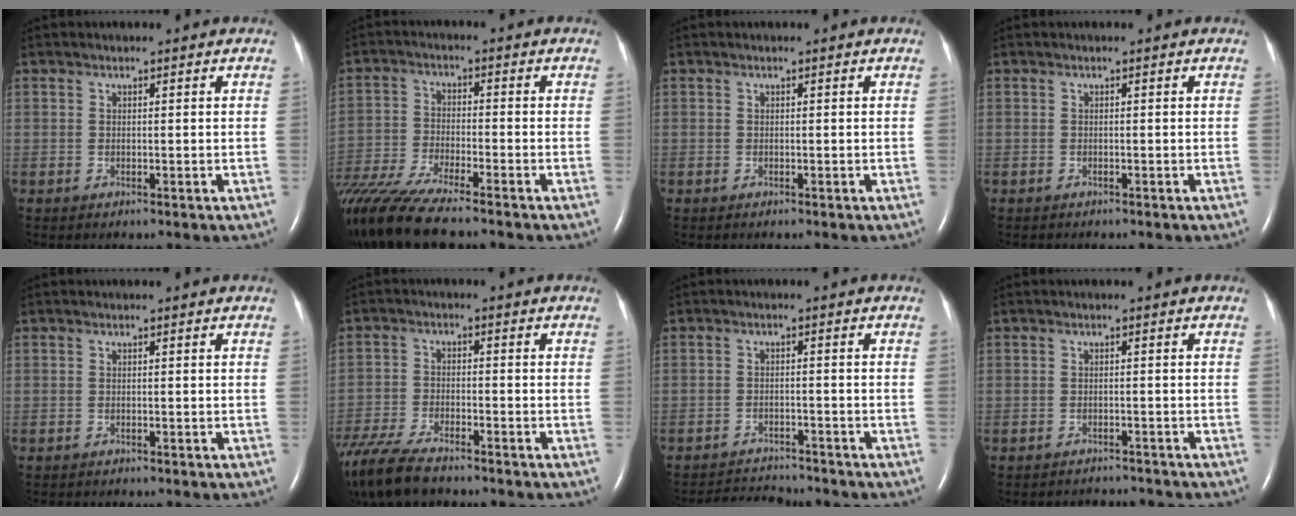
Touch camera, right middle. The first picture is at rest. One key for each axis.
{"total": 13.2, "fx": -11.0, "fy": 1.0, "fz": 7.1, "tx": -0.143, "ty": -0.035, "tz": -0.196}
{"total": 0.0}
{"total": 1.0, "fx": -0.9, "fy": 0.3, "fz": 0.2, "tx": -0.012, "ty": -0.002, "tz": -0.011}
{"total": 1.6, "fx": -1.4, "fy": 0.5, "fz": 0.5, "tx": -0.013, "ty": -0.003, "tz": -0.016}
{"total": 11.8, "fx": -9.8, "fy": 2.7, "fz": 6.2, "tx": -0.123, "ty": -0.026, "tz": -0.169}
{"total": 5.7, "fx": -5.6, "fy": 0.5, "fz": 0.2, "tx": -0.011, "ty": -0.004, "tz": -0.091}
{"total": 4.0, "fx": -3.9, "fy": 0.4, "fz": -0.6, "tx": 0.007, "ty": -0.001, "tz": -0.053}